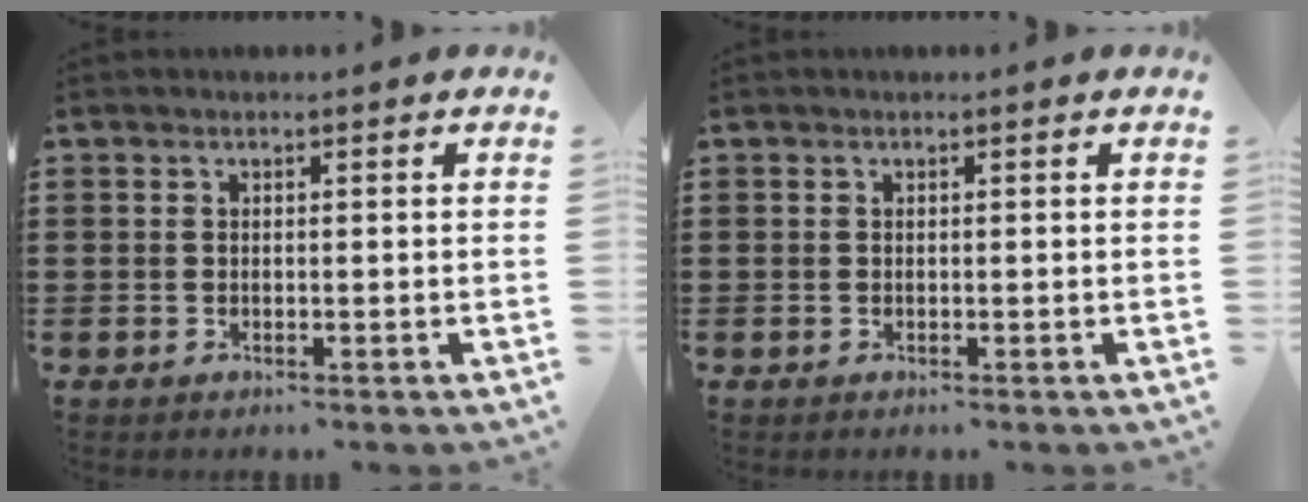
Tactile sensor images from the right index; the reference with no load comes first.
{"total": 0.0}